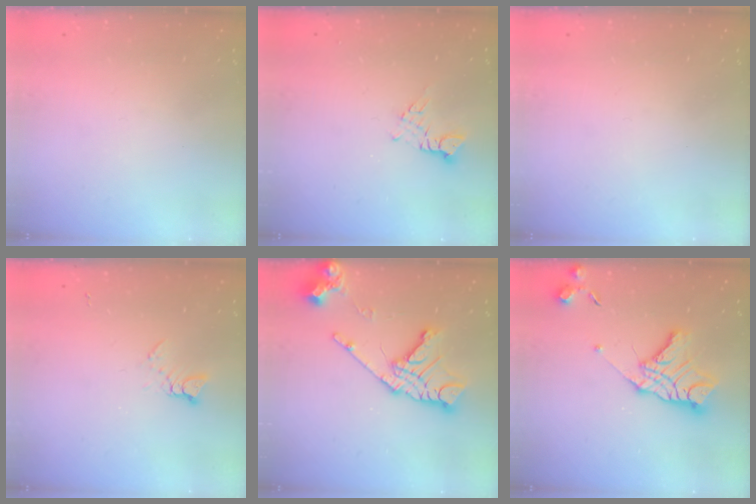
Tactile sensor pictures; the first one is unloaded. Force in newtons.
{"total": 3.2, "press": 3.2, "slide": 0.3}
{"total": 0.0}
{"total": 2.6, "press": 2.6, "slide": 0.3}
{"total": 17.1, "press": 17.0, "slide": 1.8}
{"total": 14.7, "press": 14.7, "slide": 1.2}